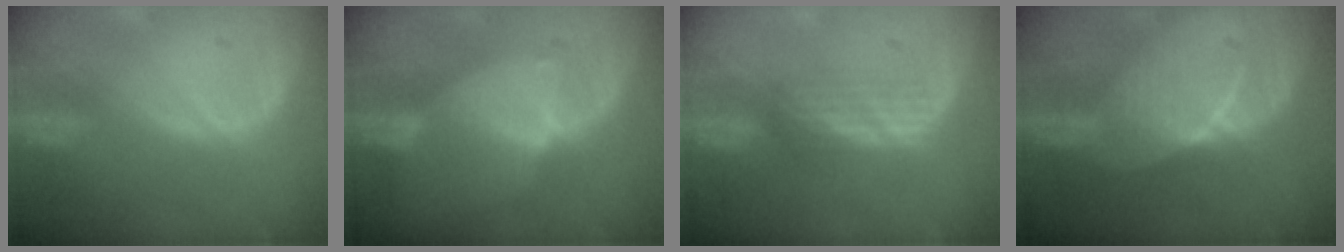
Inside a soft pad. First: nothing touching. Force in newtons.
{"total": 6.6, "press": 6.2, "slide": 2.4}
{"total": 3.1, "press": 2.7, "slide": 1.6}
{"total": 7.5, "press": 6.6, "slide": 3.6}